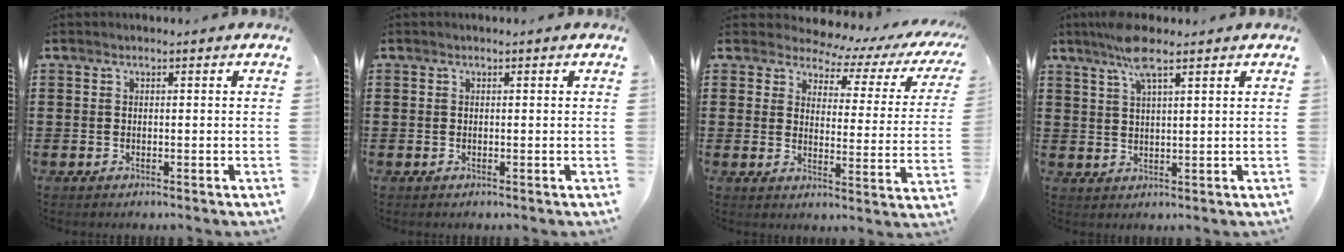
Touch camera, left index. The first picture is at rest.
{"total": 0.0}
{"total": 3.6, "force": [3.2, 1.3, 1.0], "torque": [-0.036, -0.029, 0.047]}
{"total": 6.5, "force": [4.3, 1.2, 4.7], "torque": [-0.102, 0.003, 0.077]}